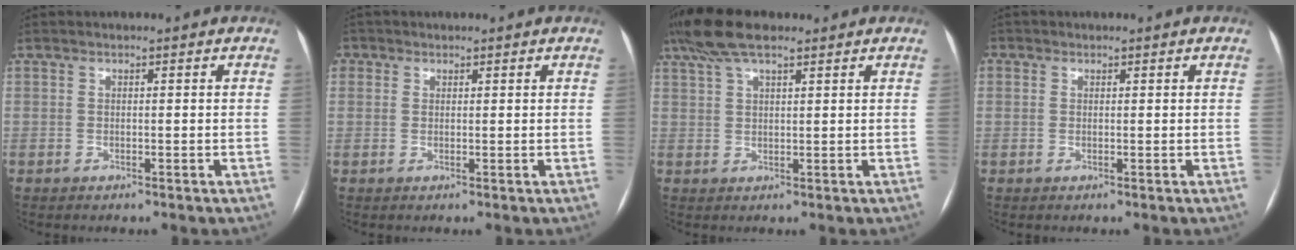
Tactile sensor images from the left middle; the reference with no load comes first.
{"total": 1.4, "force": [0.5, 1.3, 0.1], "torque": [0.009, 0.000, 0.006]}
{"total": 8.1, "force": [6.0, 2.1, 5.0], "torque": [-0.105, 0.034, 0.110]}
{"total": 0.5, "force": [0.0, 0.5, -0.1], "torque": [0.012, -0.003, -0.003]}